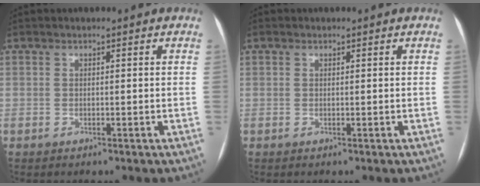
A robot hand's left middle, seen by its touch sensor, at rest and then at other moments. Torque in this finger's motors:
{"motor_torque": [0.36, -0.36, 0.17, 0.02]}